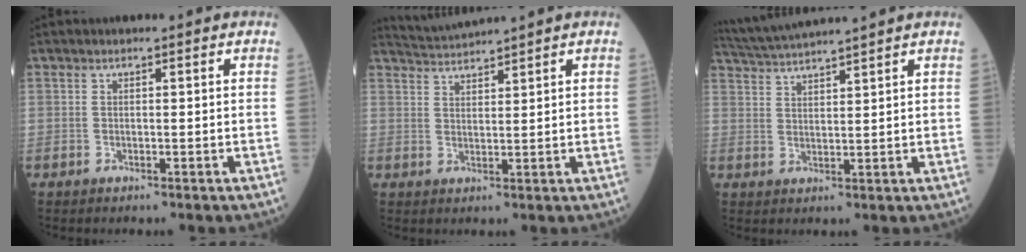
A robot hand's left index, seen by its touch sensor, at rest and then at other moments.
{"total": 3.6, "force": [3.3, -1.3, -0.3], "torque": [-0.004, 0.007, 0.074]}
{"total": 9.0, "force": [8.3, -1.6, 3.1], "torque": [-0.063, 0.023, 0.141]}